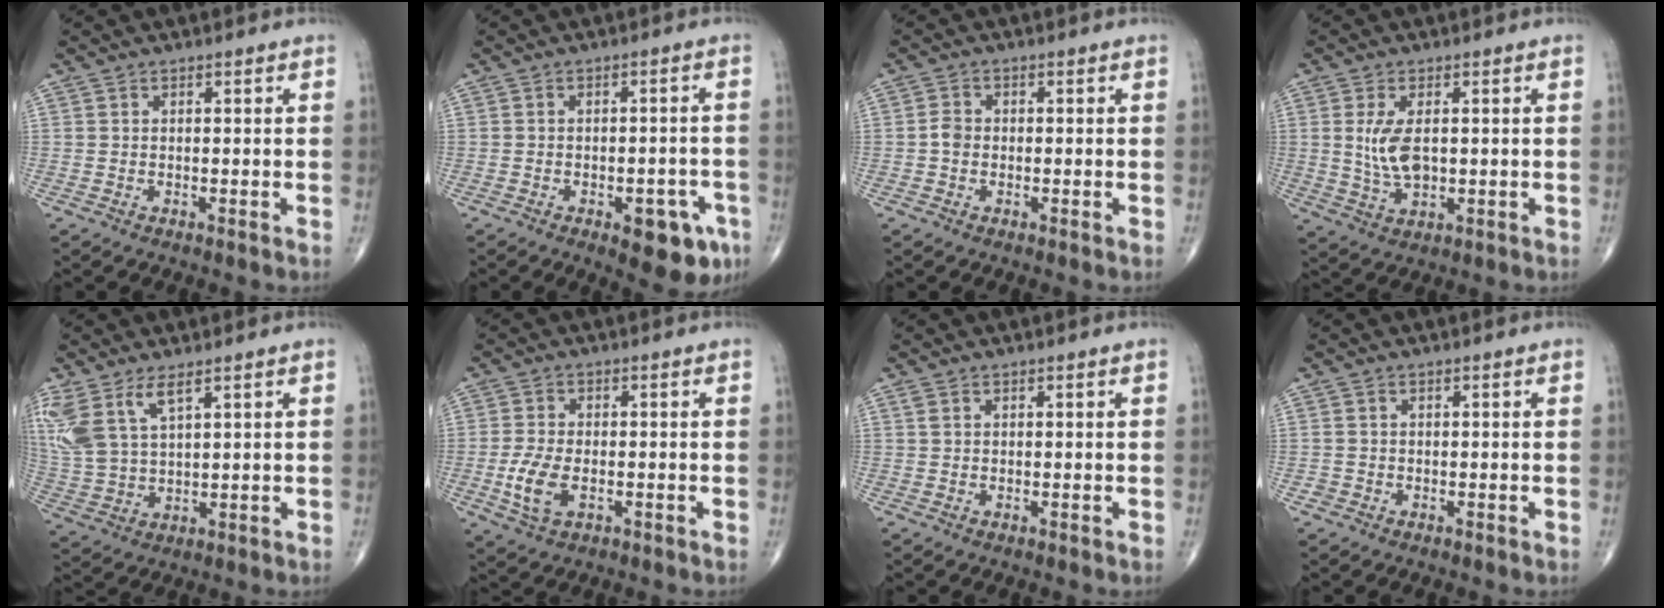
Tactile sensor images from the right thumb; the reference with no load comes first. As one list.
[{"total": 9.1, "force": [-4.4, 4.0, 6.9], "torque": [-0.060, 0.018, -0.047]}, {"total": 2.0, "force": [-0.4, 1.6, 1.1], "torque": [-0.015, 0.005, -0.012]}, {"total": 6.5, "force": [0.8, 3.3, 5.6], "torque": [-0.112, -0.010, 0.019]}, {"total": 10.7, "force": [5.8, 4.6, 7.8], "torque": [-0.183, -0.014, 0.130]}, {"total": 6.4, "force": [-1.6, 3.5, 5.1], "torque": [-0.112, -0.003, -0.028]}, {"total": 0.8, "force": [0.4, 0.4, 0.5], "torque": [-0.012, 0.008, 0.009]}, {"total": 0.8, "force": [-0.3, 0.7, 0.0], "torque": [-0.002, 0.003, -0.008]}]